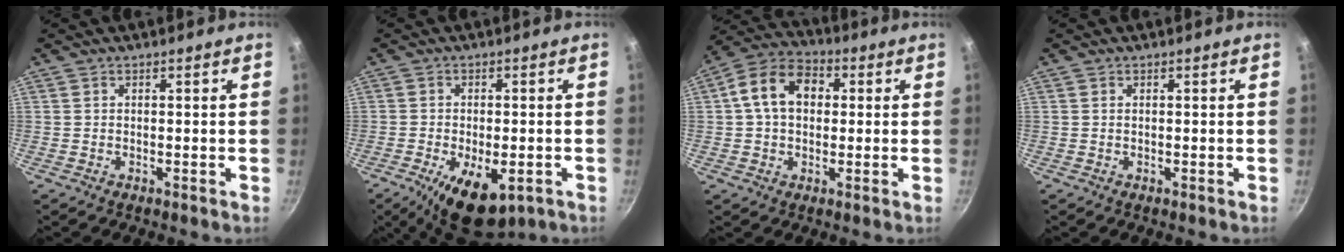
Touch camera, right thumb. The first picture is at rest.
{"total": 10.9, "force": [-4.6, 5.2, 8.4], "torque": [-0.114, 0.006, -0.060]}
{"total": 11.3, "force": [1.6, 8.3, 7.4], "torque": [-0.100, 0.025, 0.008]}
{"total": 0.0}